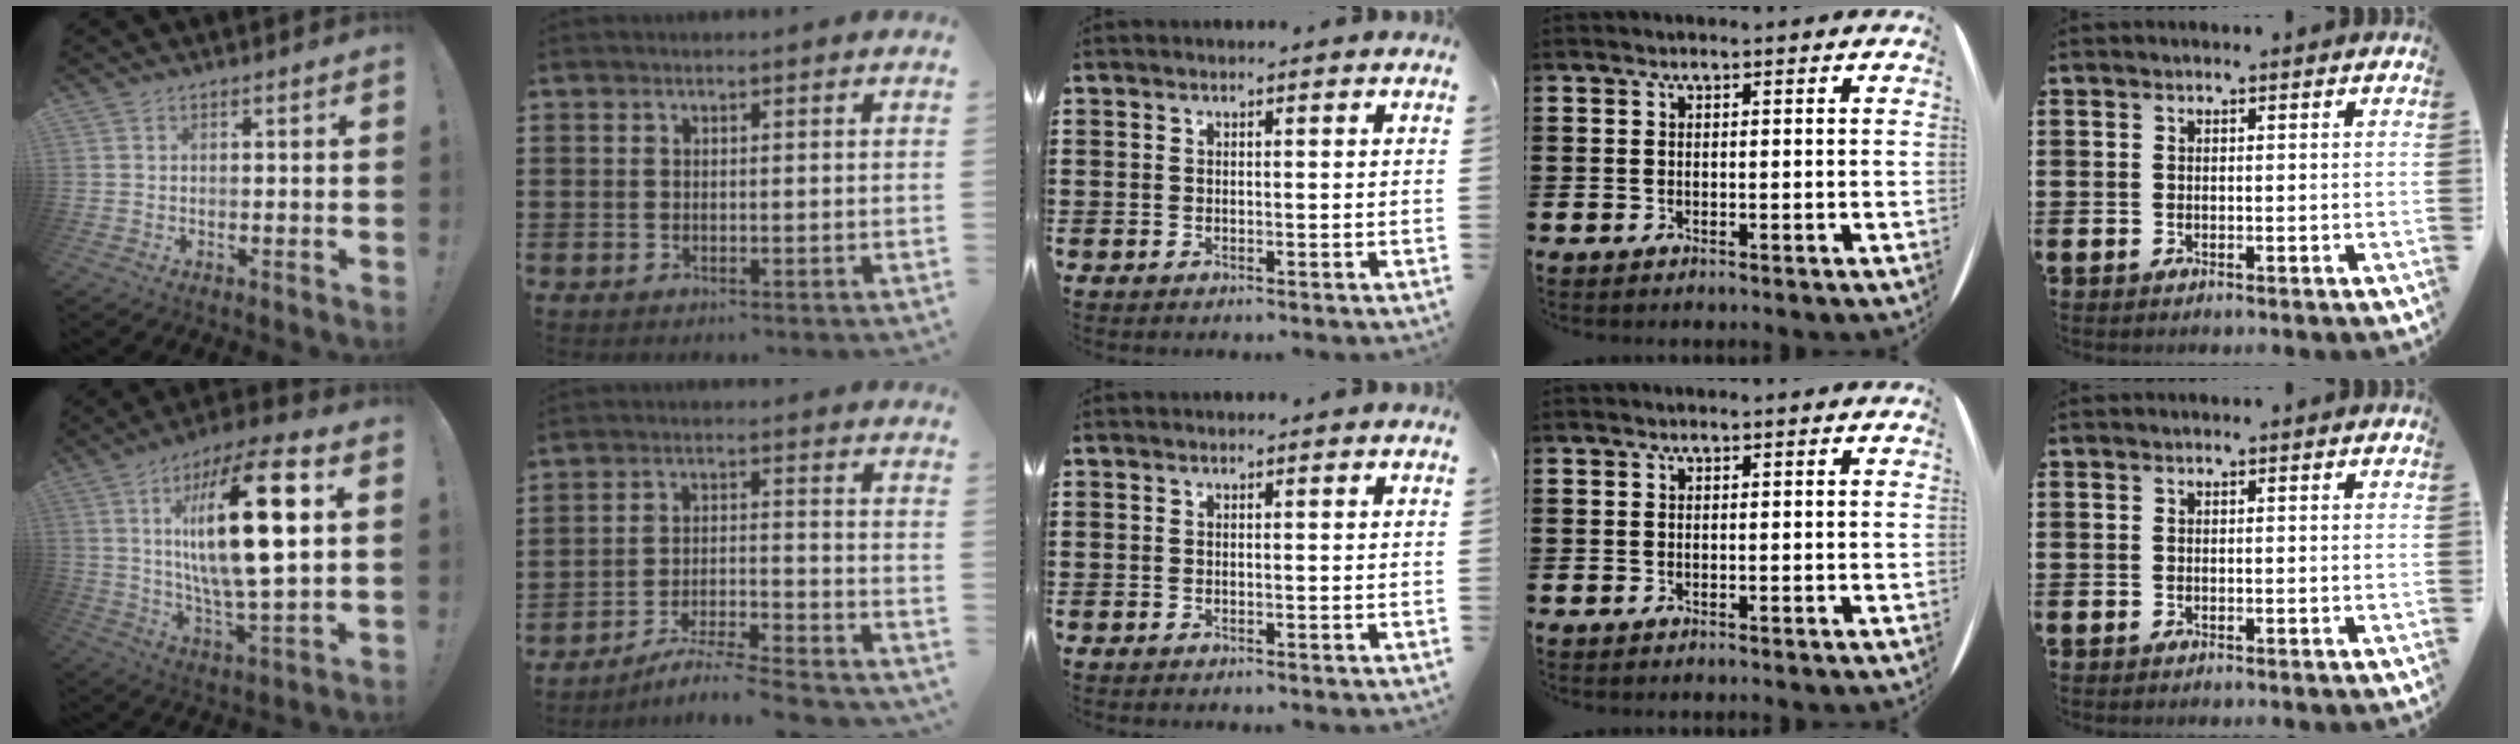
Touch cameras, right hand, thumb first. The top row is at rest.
{"thumb": {"total": 24.2, "force": [5.8, 6.9, 22.5], "torque": [-0.388, -0.020, 0.073]}, "index": {"total": 6.3, "force": [-5.9, -0.1, 2.2], "torque": [-0.041, -0.005, -0.115]}}